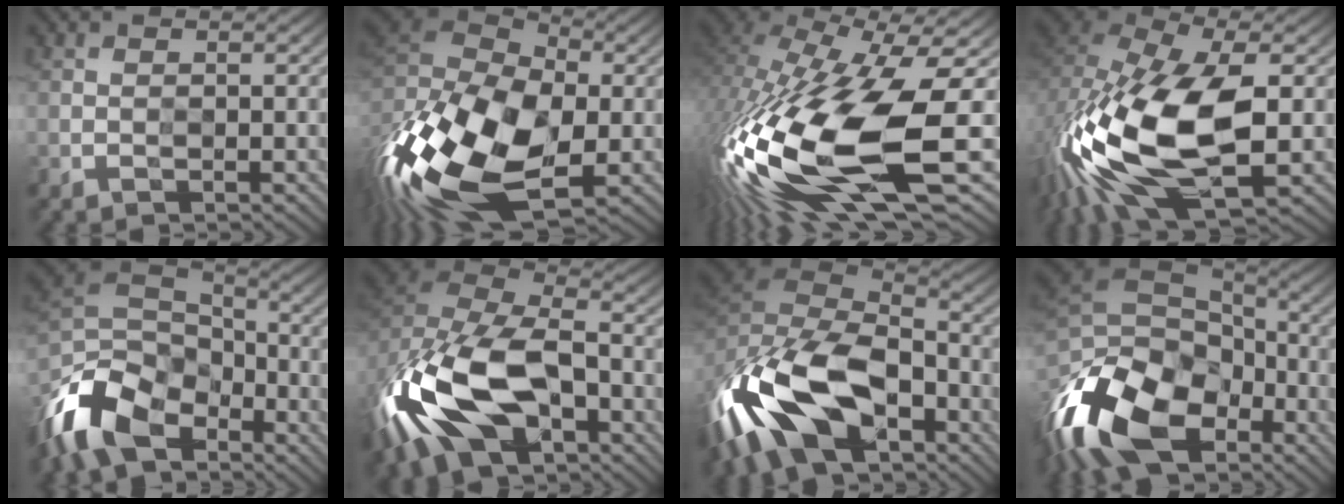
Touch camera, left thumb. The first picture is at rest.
{"total": 18.6, "force": [-5.8, 10.9, 13.9], "torque": [-0.309, -0.009, -0.086]}
{"total": 19.8, "force": [-7.0, 8.7, 16.3], "torque": [-0.380, -0.060, -0.111]}
{"total": 15.8, "force": [-4.4, 8.9, 12.3], "torque": [-0.292, -0.020, -0.080]}
{"total": 12.4, "force": [-7.6, 7.7, 6.1], "torque": [-0.156, -0.013, -0.157]}
{"total": 15.9, "force": [-5.8, 9.6, 11.3], "torque": [-0.254, -0.027, -0.103]}
{"total": 17.9, "force": [-7.8, 10.0, 12.6], "torque": [-0.284, -0.038, -0.125]}
{"total": 16.4, "force": [-8.0, 10.6, 9.7], "torque": [-0.231, -0.015, -0.131]}